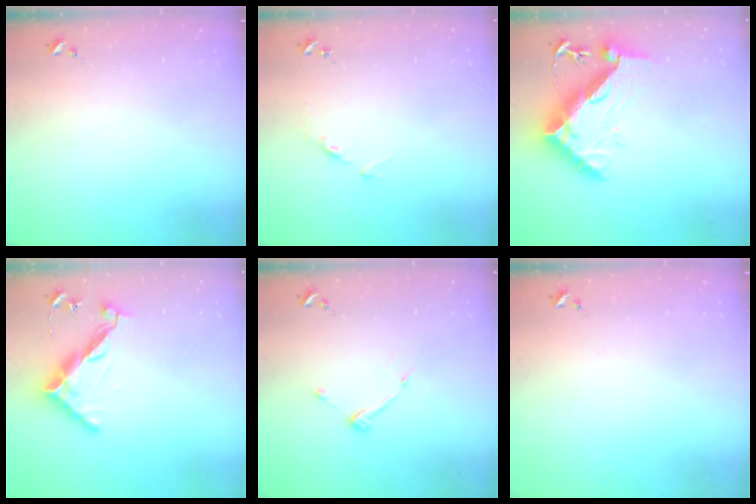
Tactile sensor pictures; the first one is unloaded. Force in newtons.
{"total": 4.9, "press": 4.8, "slide": 0.6}
{"total": 14.8, "press": 14.7, "slide": 1.3}
{"total": 12.1, "press": 12.0, "slide": 0.4}
{"total": 6.5, "press": 6.5, "slide": 0.6}
{"total": 0.0}